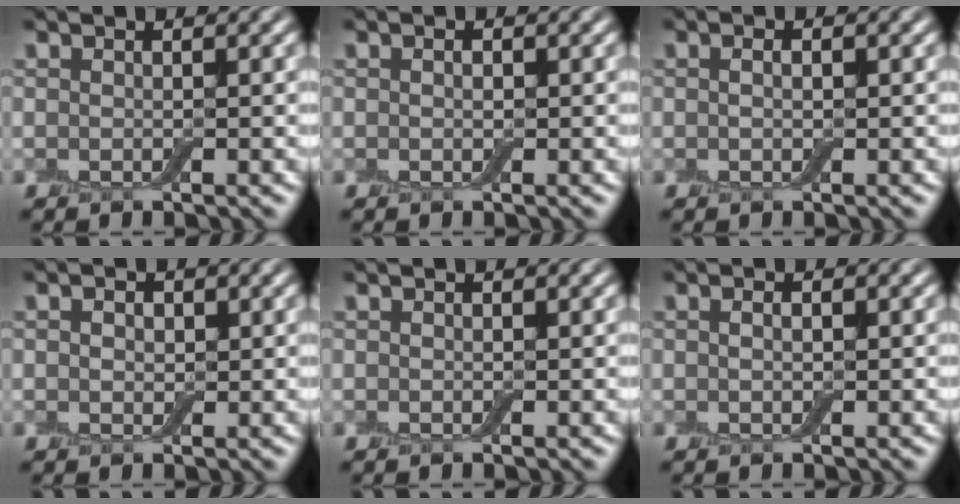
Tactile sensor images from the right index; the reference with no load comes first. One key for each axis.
{"total": 0.5, "fx": 0.1, "fy": 0.4, "fz": 0.3, "tx": -0.004, "ty": 0.000, "tz": 0.001}
{"total": 1.5, "fx": 0.5, "fy": 0.8, "fz": 1.1, "tx": -0.014, "ty": -0.003, "tz": 0.003}
{"total": 1.3, "fx": 0.4, "fy": 1.1, "fz": 0.7, "tx": -0.010, "ty": 0.001, "tz": 0.007}
{"total": 0.0}
{"total": 1.1, "fx": 0.4, "fy": 0.6, "fz": 0.9, "tx": -0.011, "ty": -0.007, "tz": 0.008}